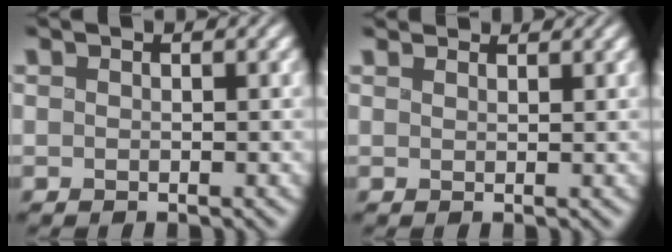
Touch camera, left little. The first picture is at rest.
{"total": 2.0, "force": [1.9, 0.4, 0.4], "torque": [-0.019, 0.007, 0.033]}